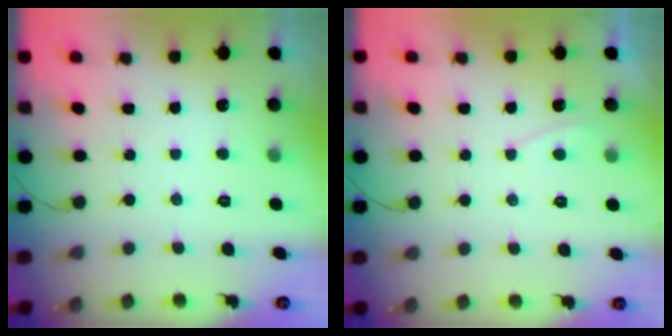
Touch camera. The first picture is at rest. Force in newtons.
{"total": 2.0, "press": 2.0, "slide": 0.3}